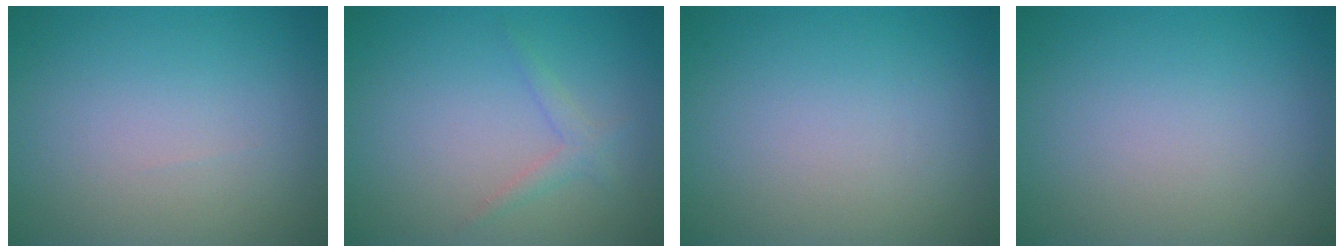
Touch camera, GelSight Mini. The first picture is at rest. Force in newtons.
{"total": 1.3, "press": 1.3, "slide": 0.1}
{"total": 0.0}
{"total": 0.0}